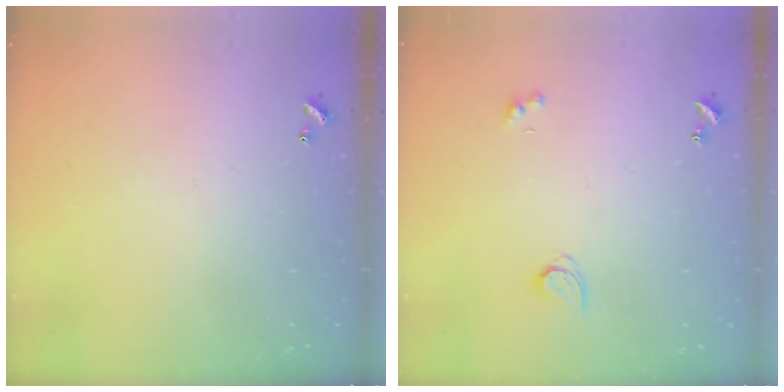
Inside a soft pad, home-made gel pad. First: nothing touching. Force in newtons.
{"total": 2.6, "press": 2.6, "slide": 0.3}